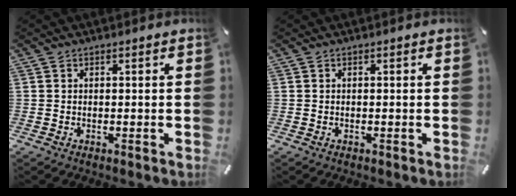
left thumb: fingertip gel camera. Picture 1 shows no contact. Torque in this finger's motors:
{"motor_torque": [0.00, 0.01, -0.04, -0.04, 0.00]}